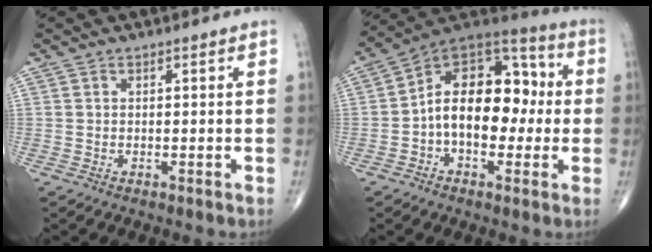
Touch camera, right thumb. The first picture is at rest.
{"total": 17.5, "force": [-1.0, 11.0, 13.5], "torque": [-0.175, 0.049, -0.028]}